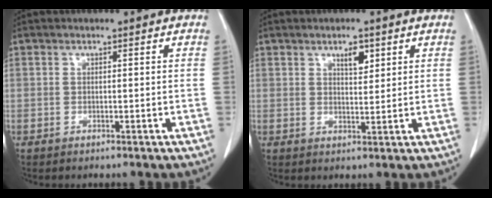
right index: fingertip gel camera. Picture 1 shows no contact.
{"total": 3.0, "force": [1.8, 1.2, 2.2], "torque": [-0.035, -0.004, 0.030]}